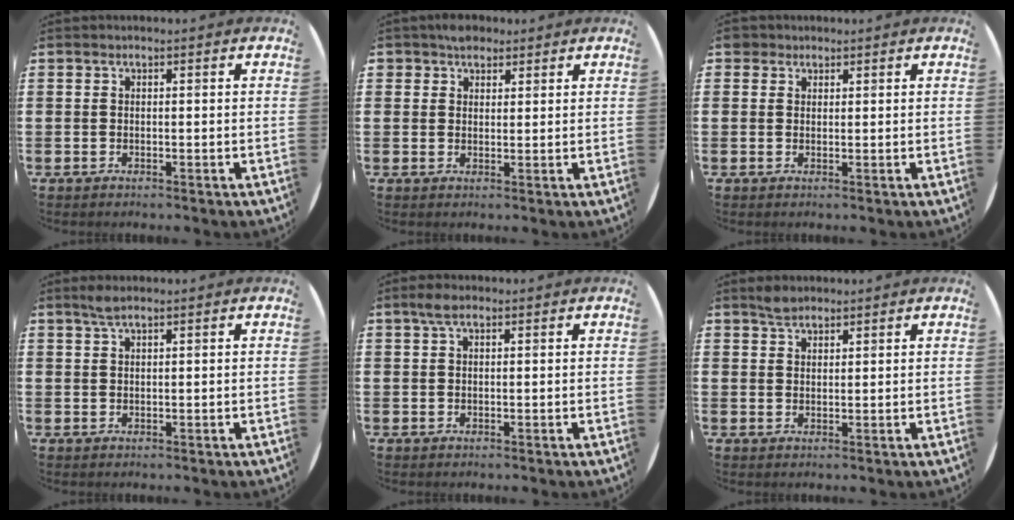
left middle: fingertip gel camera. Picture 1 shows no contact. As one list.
[{"total": 2.4, "force": [2.0, 1.3, 0.1], "torque": [0.001, 0.001, 0.039]}, {"total": 1.5, "force": [1.2, 0.8, 0.2], "torque": [0.001, 0.003, 0.020]}, {"total": 1.6, "force": [1.2, 0.2, 1.1], "torque": [-0.023, 0.003, 0.022]}, {"total": 2.0, "force": [1.1, 0.8, 1.4], "torque": [-0.030, 0.007, 0.018]}, {"total": 2.0, "force": [1.8, 0.7, 0.3], "torque": [-0.010, 0.003, 0.035]}]